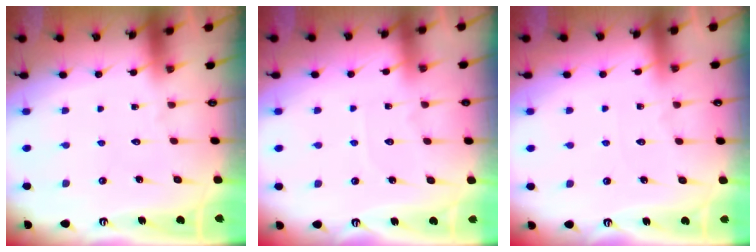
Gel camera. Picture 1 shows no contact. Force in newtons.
{"total": 3.5, "press": 3.5, "slide": 0.5}
{"total": 3.0, "press": 2.9, "slide": 0.4}